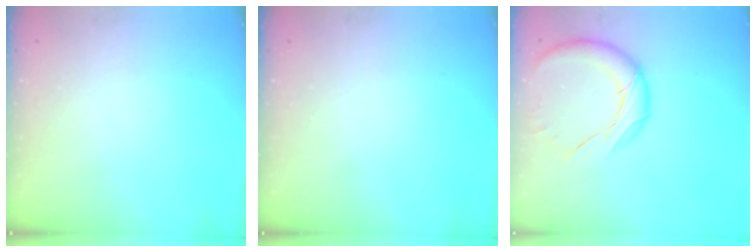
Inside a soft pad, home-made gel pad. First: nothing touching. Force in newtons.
{"total": 0.0}
{"total": 13.3, "press": 13.2, "slide": 1.0}